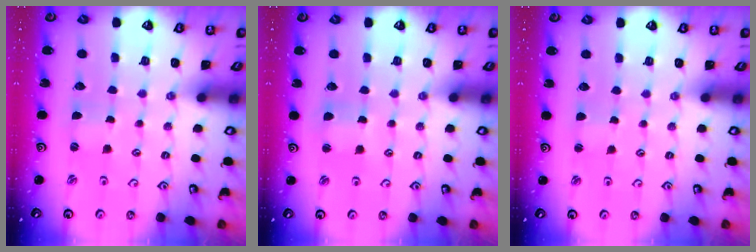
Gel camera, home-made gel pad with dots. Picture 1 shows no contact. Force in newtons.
{"total": 1.4, "press": 1.3, "slide": 0.3}
{"total": 1.4, "press": 1.4, "slide": 0.3}